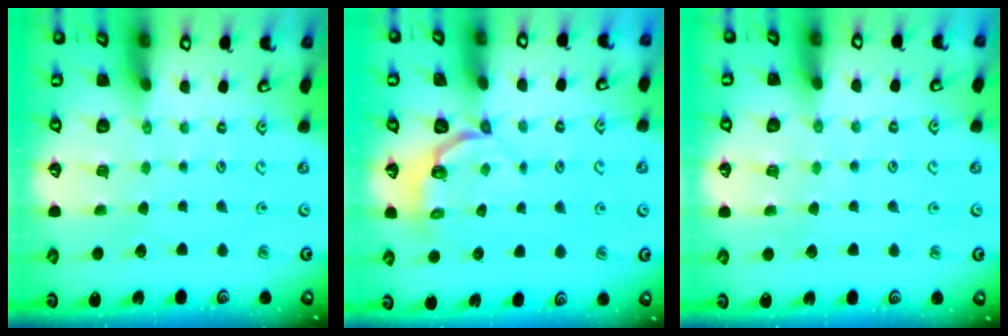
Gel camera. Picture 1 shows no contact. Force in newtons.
{"total": 4.7, "press": 4.2, "slide": 2.3}
{"total": 2.9, "press": 2.9, "slide": 0.5}